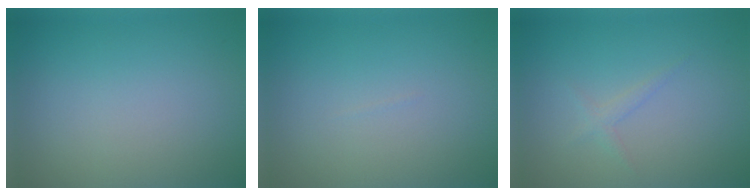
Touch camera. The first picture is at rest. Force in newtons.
{"total": 0.0}
{"total": 0.9, "press": 0.9, "slide": 0.1}